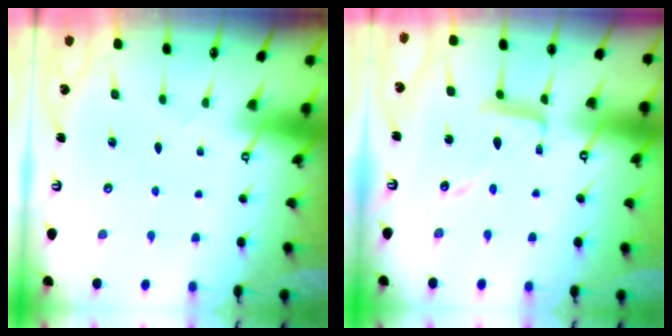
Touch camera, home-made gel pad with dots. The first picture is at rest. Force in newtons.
{"total": 11.5, "press": 11.5, "slide": 1.1}